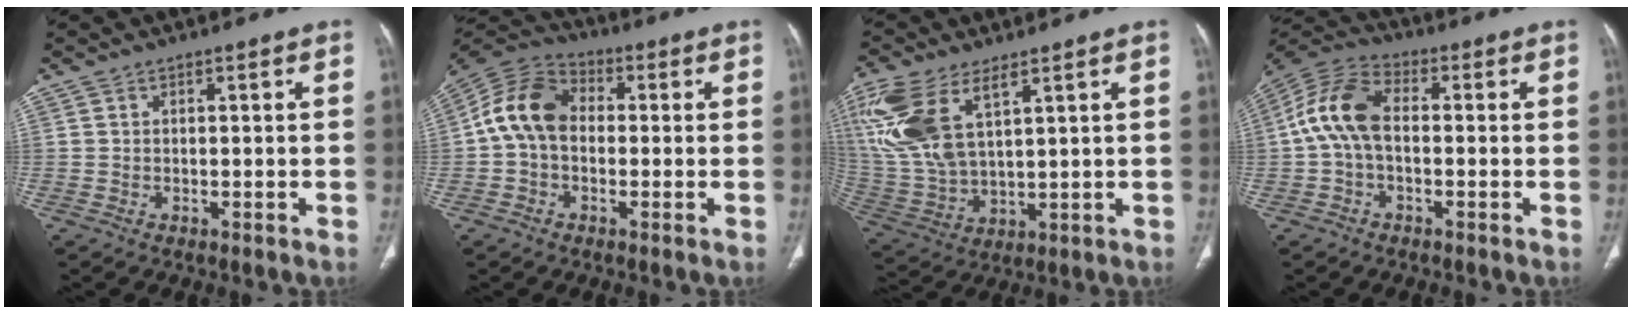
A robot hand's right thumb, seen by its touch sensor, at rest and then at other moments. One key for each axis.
{"total": 11.2, "fx": 0.0, "fy": 8.2, "fz": 7.7, "tx": -0.138, "ty": 0.032, "tz": -0.014}
{"total": 16.6, "fx": 7.8, "fy": 7.9, "fz": 12.4, "tx": -0.281, "ty": -0.016, "tz": 0.167}
{"total": 10.8, "fx": -0.1, "fy": 6.5, "fz": 8.6, "tx": -0.175, "ty": 0.031, "tz": -0.013}